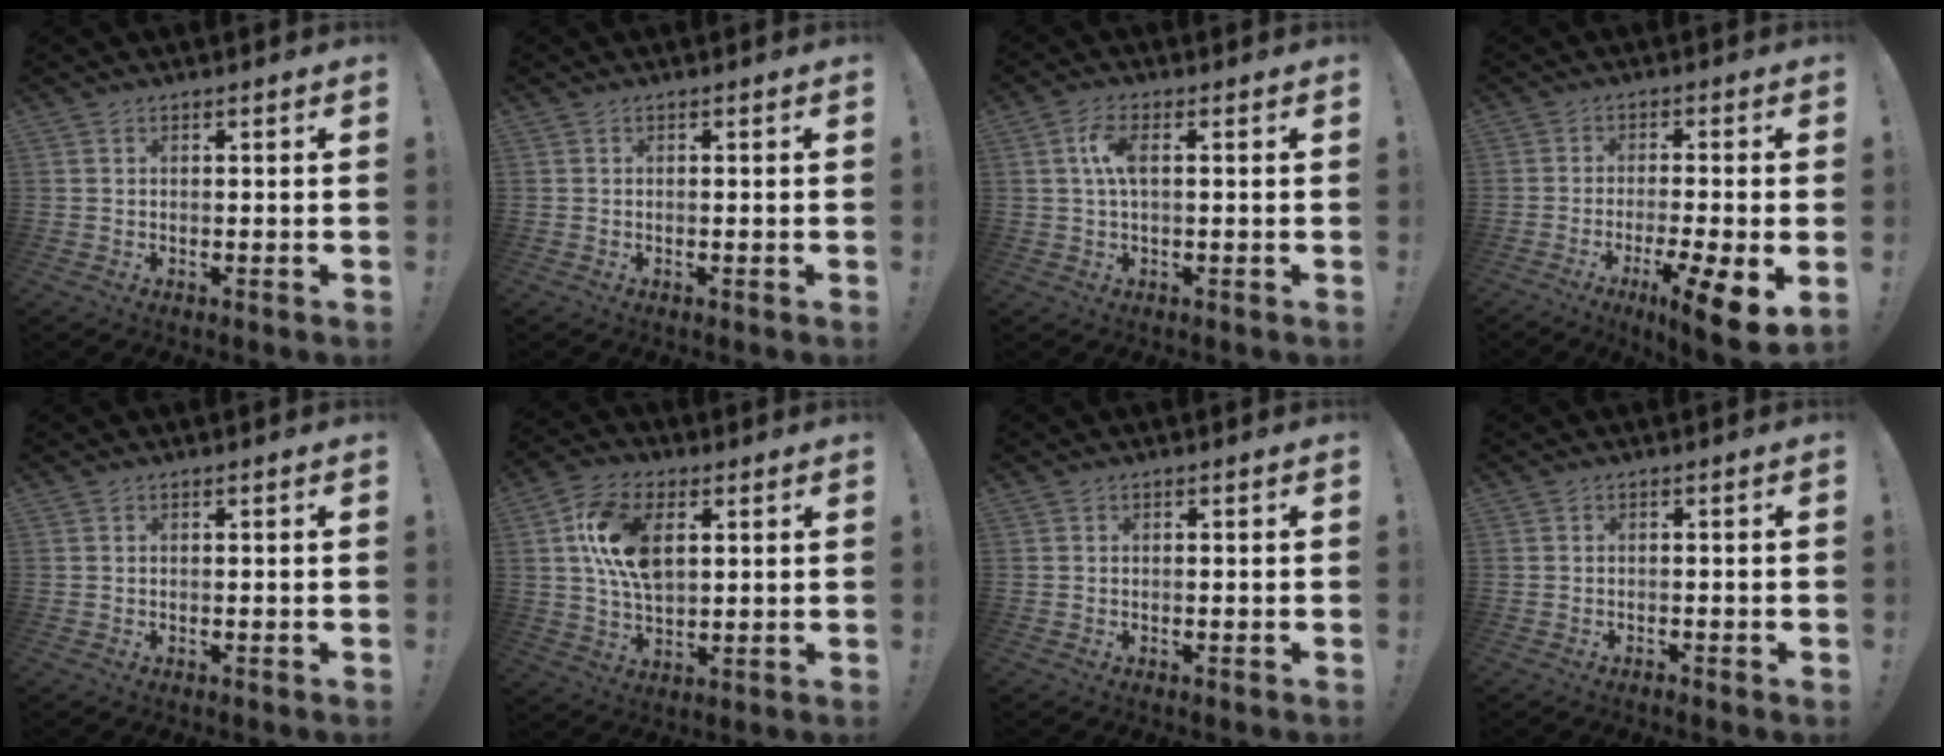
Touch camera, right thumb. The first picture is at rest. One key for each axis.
{"total": 0.0}
{"total": 5.9, "fx": 0.7, "fy": 2.3, "fz": 5.4, "tx": -0.100, "ty": 0.003, "tz": 0.009}
{"total": 11.3, "fx": -5.1, "fy": 0.7, "fz": 10.1, "tx": -0.146, "ty": 0.024, "tz": -0.071}
{"total": 0.0}
{"total": 14.6, "fx": 3.6, "fy": 9.0, "fz": 10.9, "tx": -0.206, "ty": 0.002, "tz": 0.066}
{"total": 0.0}
{"total": 0.8, "fx": -0.8, "fy": 0.1, "fz": 0.1, "tx": -0.006, "ty": 0.004, "tz": -0.014}